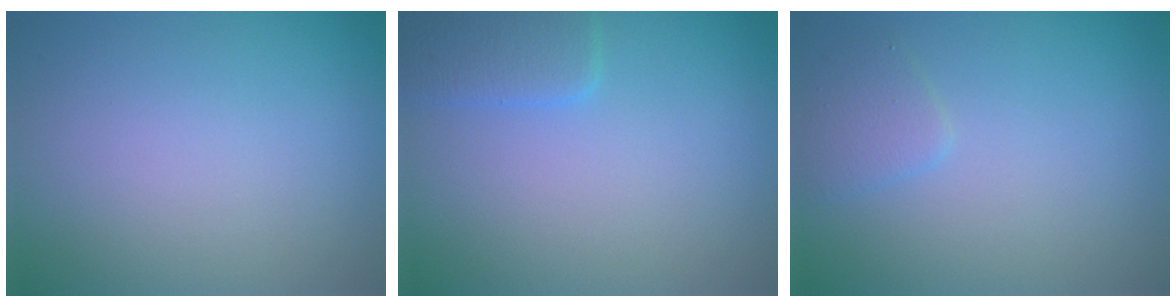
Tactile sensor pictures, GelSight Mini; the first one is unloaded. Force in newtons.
{"total": 2.7, "press": 2.7, "slide": 0.1}
{"total": 1.6, "press": 1.6, "slide": 0.1}